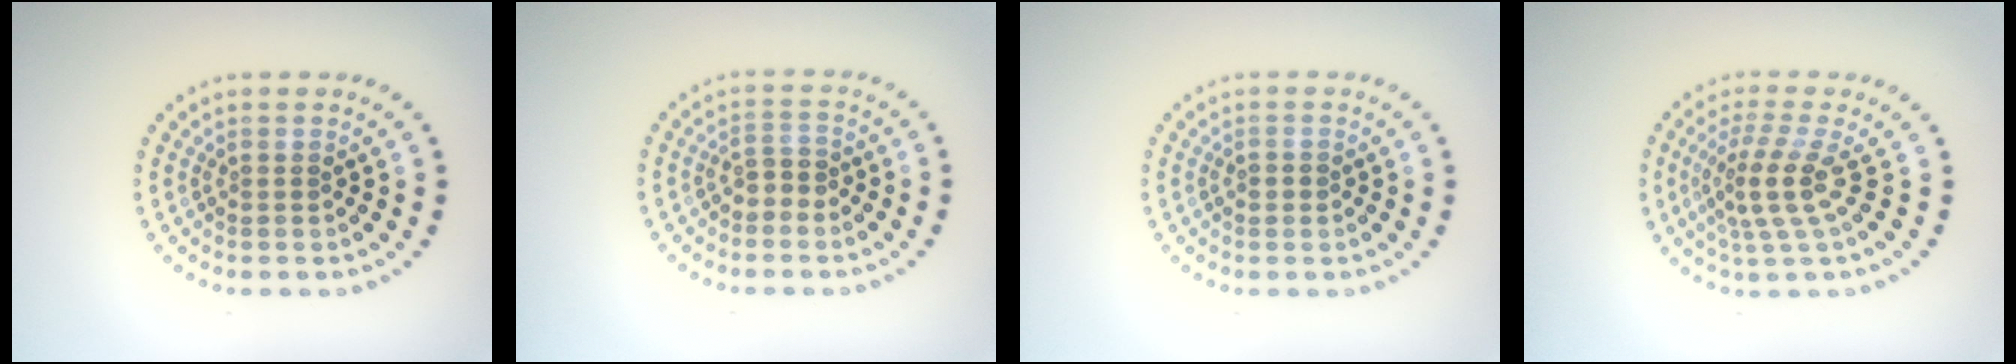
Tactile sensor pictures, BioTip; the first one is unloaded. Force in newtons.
{"total": 1.7, "press": 1.6, "slide": 0.8}
{"total": 1.3, "press": 1.3, "slide": 0.1}
{"total": 3.7, "press": 2.8, "slide": 2.5}